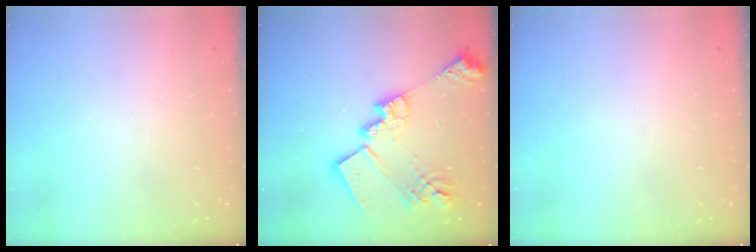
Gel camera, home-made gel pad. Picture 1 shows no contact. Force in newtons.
{"total": 22.2, "press": 22.1, "slide": 1.7}
{"total": 0.0}